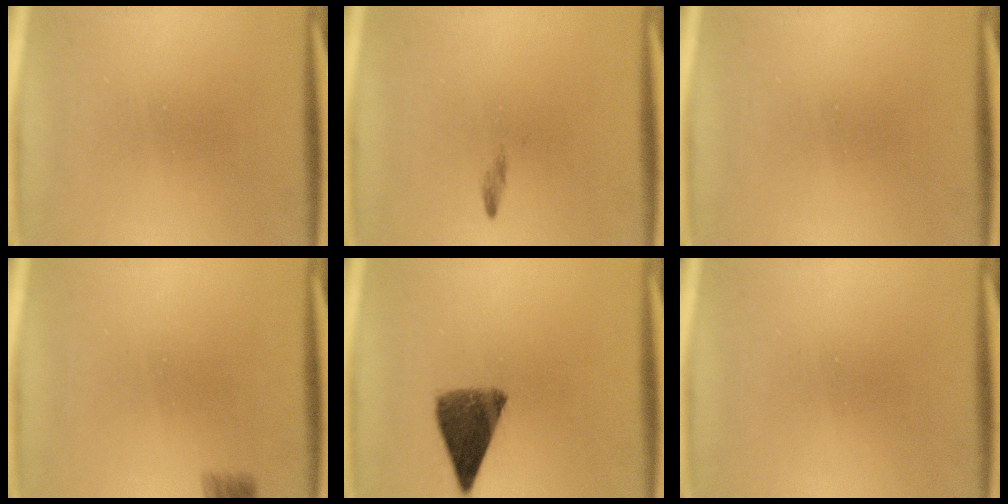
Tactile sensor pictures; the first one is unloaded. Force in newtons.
{"total": 0.7}
{"total": 0.0}
{"total": 2.1}
{"total": 8.8}
{"total": 0.0}